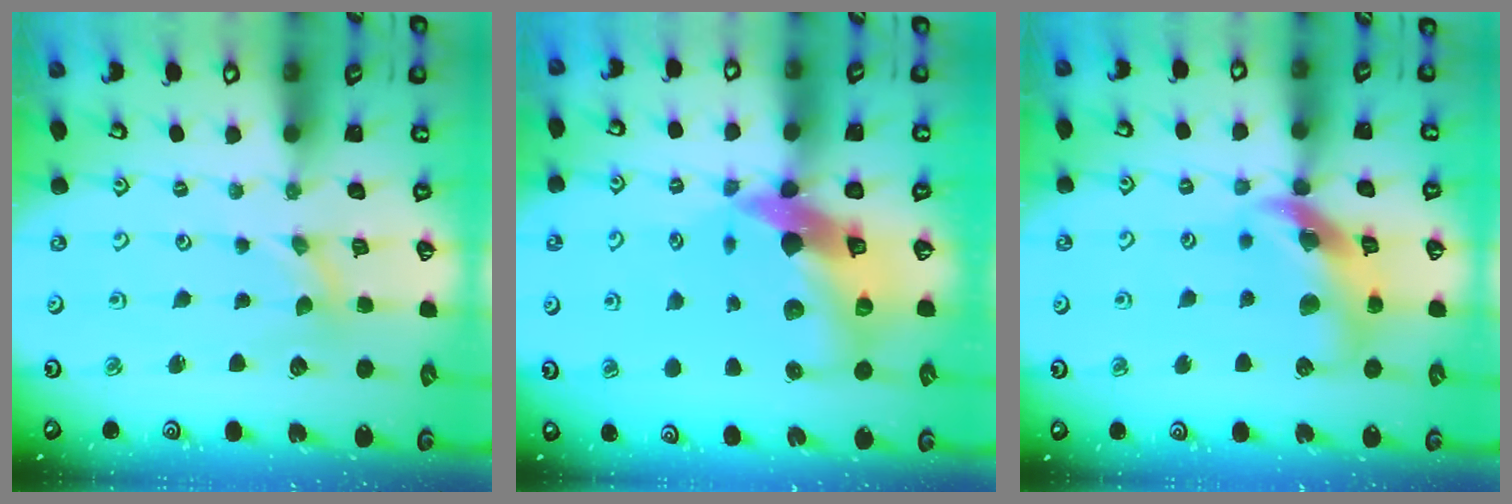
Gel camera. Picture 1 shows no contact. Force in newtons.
{"total": 14.0, "press": 13.8, "slide": 2.1}
{"total": 16.6, "press": 16.4, "slide": 2.2}